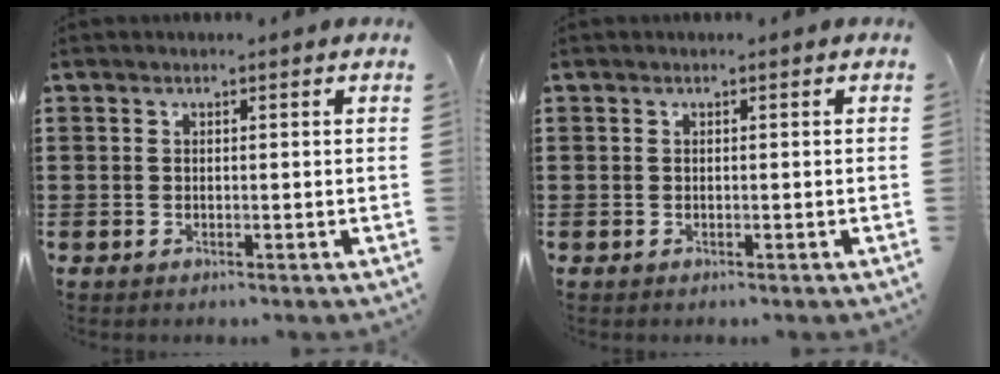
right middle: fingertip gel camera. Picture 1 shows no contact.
{"total": 0.0}